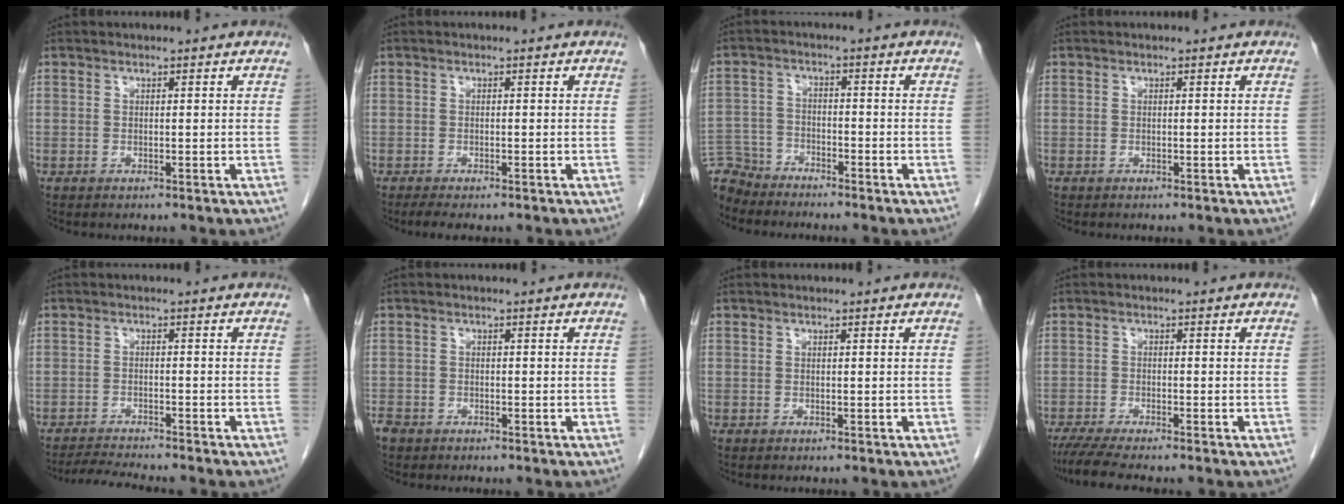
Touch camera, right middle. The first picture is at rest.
{"total": 2.6, "force": [-2.0, 0.8, 1.4], "torque": [-0.027, -0.007, -0.028]}
{"total": 7.2, "force": [-6.8, 2.3, 0.0], "torque": [0.000, -0.001, -0.132]}
{"total": 0.0}
{"total": 5.0, "force": [-4.8, -0.5, 1.5], "torque": [-0.027, -0.018, -0.080]}
{"total": 2.4, "force": [-1.9, 1.4, 0.6], "torque": [-0.013, 0.000, -0.033]}
{"total": 0.0}
{"total": 6.2, "force": [-5.3, 0.0, 3.3], "torque": [-0.051, -0.018, -0.088]}